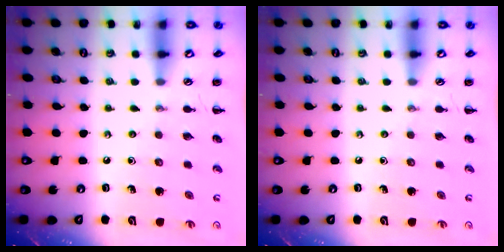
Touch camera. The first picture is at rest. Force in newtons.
{"total": 0.0}